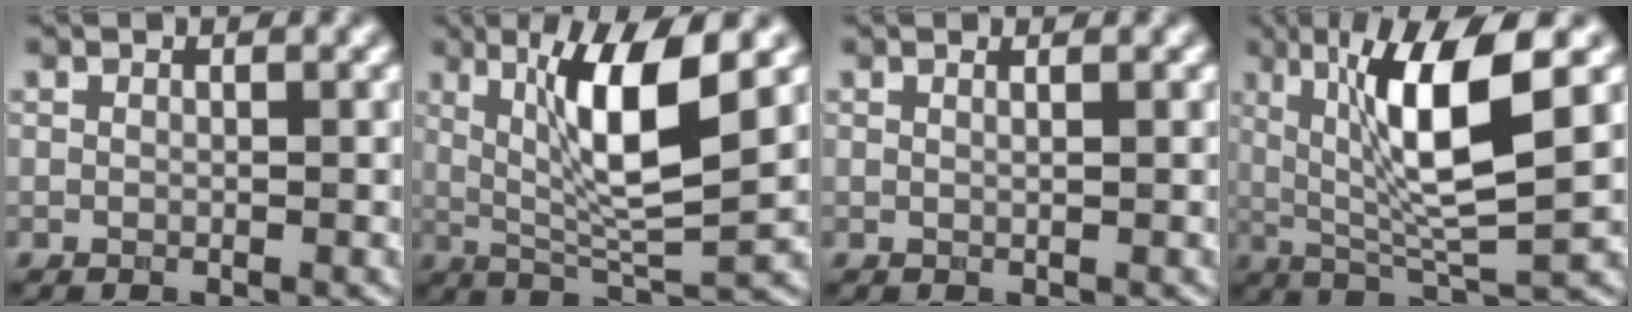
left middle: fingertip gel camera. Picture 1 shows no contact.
{"total": 8.8, "force": [2.2, 1.9, 8.3], "torque": [-0.133, -0.011, 0.043]}
{"total": 1.1, "force": [0.5, 0.6, 0.8], "torque": [-0.003, -0.001, -0.006]}
{"total": 10.0, "force": [2.2, 2.2, 9.5], "torque": [-0.157, -0.006, 0.044]}